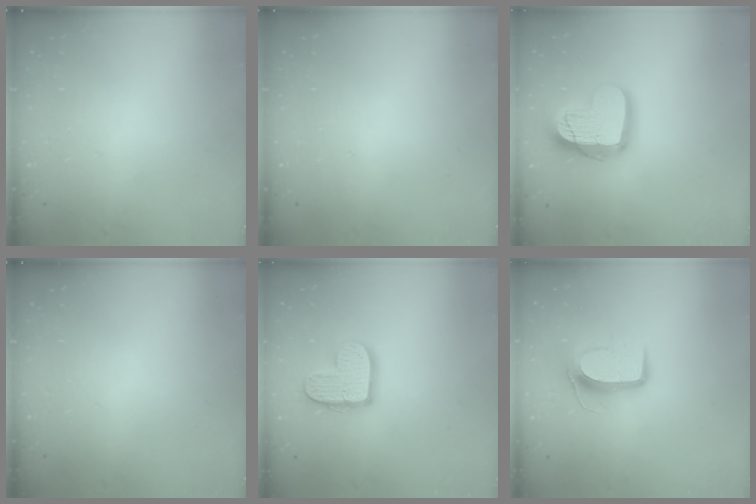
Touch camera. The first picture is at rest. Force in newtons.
{"total": 0.0}
{"total": 17.4, "press": 17.4, "slide": 1.6}
{"total": 0.0}
{"total": 12.6, "press": 12.6, "slide": 0.9}
{"total": 9.2, "press": 9.2, "slide": 0.2}